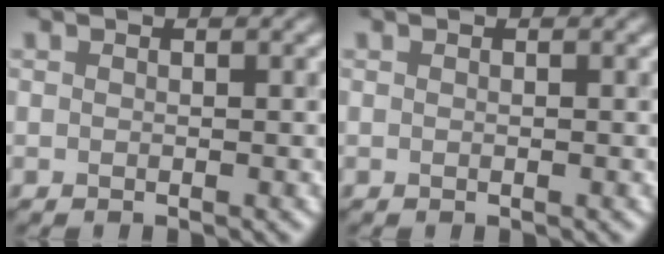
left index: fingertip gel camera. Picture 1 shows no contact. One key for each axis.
{"total": 0.0}